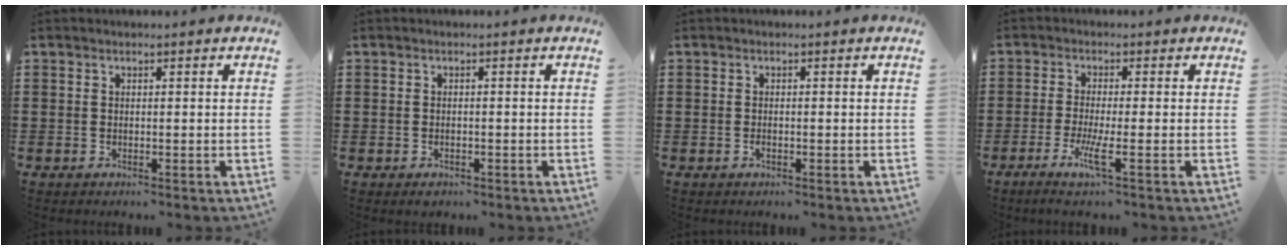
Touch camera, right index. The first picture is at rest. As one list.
[{"total": 0.6, "force": [-0.5, 0.2, 0.1], "torque": [-0.003, -0.001, -0.010]}, {"total": 0.7, "force": [-0.4, 0.2, 0.5], "torque": [-0.011, -0.004, -0.006]}, {"total": 4.6, "force": [-2.0, 0.2, 4.1], "torque": [-0.082, -0.014, -0.037]}]